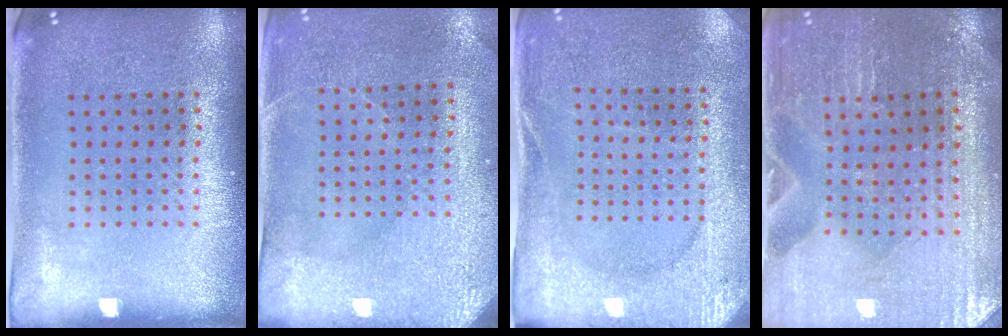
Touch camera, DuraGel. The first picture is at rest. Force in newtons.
{"total": 2.9, "press": 2.7, "slide": 1.0}
{"total": 2.6, "press": 2.5, "slide": 0.5}
{"total": 1.2, "press": 1.2, "slide": 0.0}